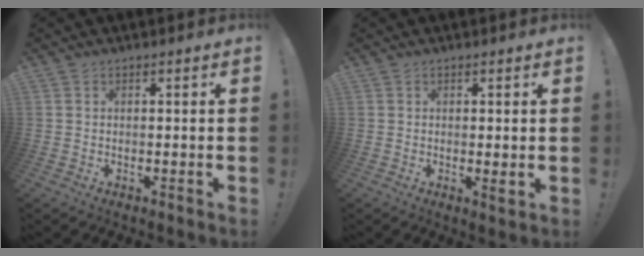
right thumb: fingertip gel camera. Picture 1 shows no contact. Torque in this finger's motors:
{"motor_torque": [-0.10, 0.17, -0.10, -0.14, -0.03]}